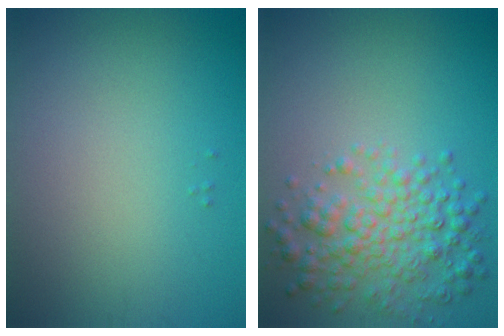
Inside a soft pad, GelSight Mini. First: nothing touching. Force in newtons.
{"total": 4.8, "press": 4.8, "slide": 0.1}